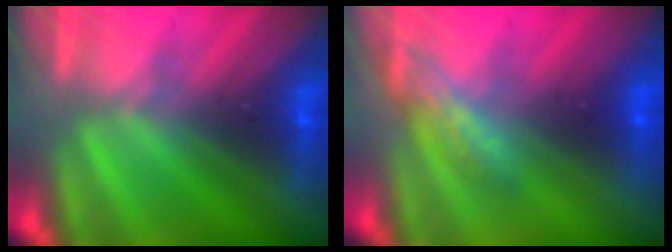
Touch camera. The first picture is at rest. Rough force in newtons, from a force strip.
{"total": 2.7}